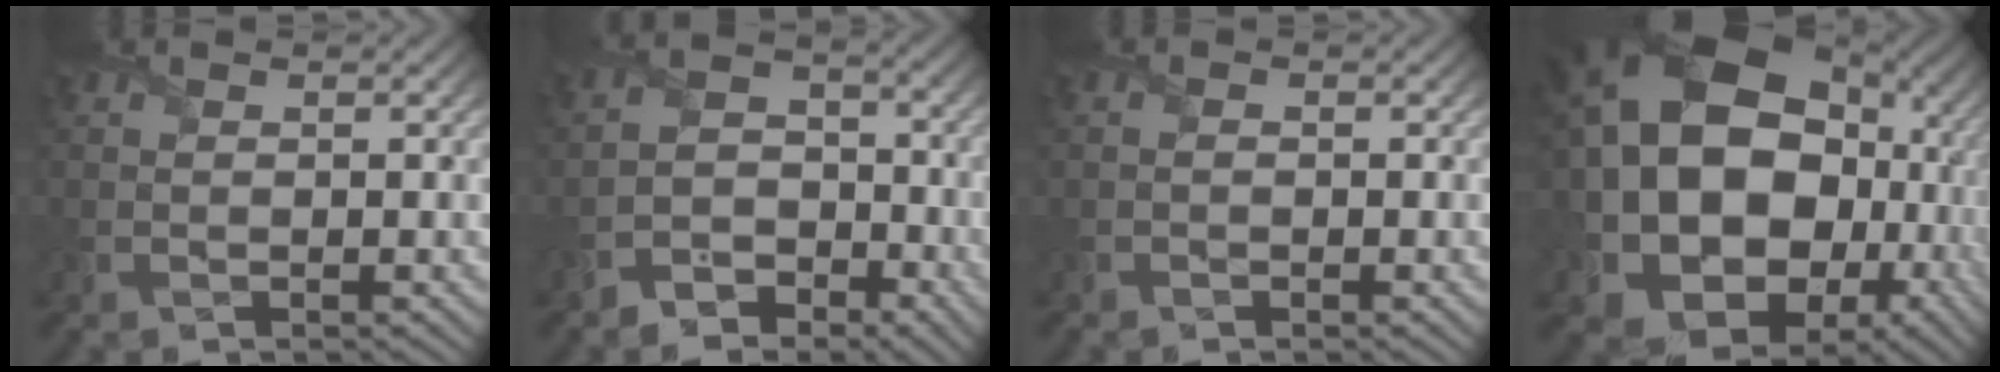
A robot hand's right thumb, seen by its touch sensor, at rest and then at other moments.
{"total": 4.9, "force": [-3.6, 2.7, 1.9], "torque": [-0.031, 0.003, -0.075]}
{"total": 0.7, "force": [-0.6, 0.3, 0.2], "torque": [-0.002, 0.000, -0.007]}
{"total": 23.1, "force": [1.1, 19.0, 13.2], "torque": [-0.303, -0.018, 0.024]}